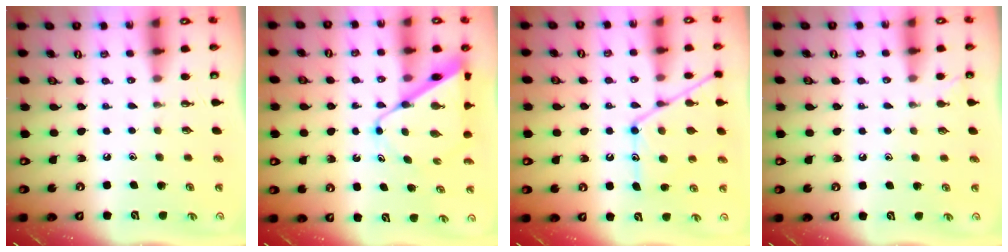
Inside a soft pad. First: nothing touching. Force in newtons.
{"total": 9.7, "press": 9.7, "slide": 0.8}
{"total": 13.9, "press": 13.9, "slide": 1.2}
{"total": 2.9, "press": 2.9, "slide": 0.3}